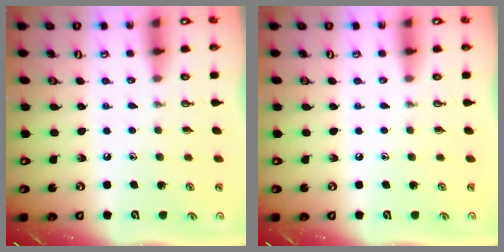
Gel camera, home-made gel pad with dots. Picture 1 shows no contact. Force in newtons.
{"total": 0.0}